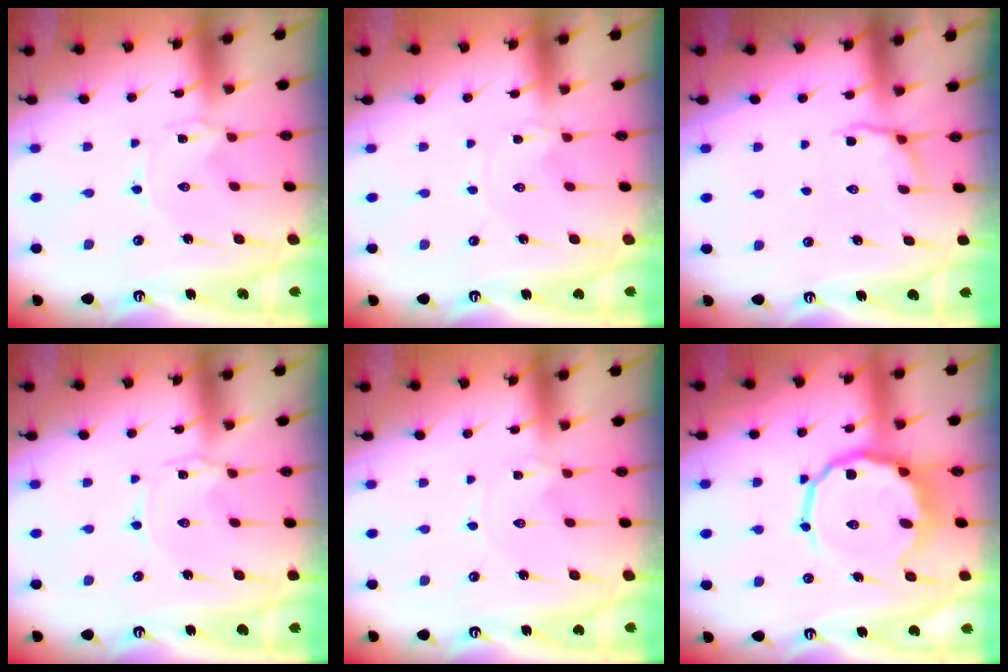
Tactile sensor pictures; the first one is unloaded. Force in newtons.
{"total": 0.0}
{"total": 4.1, "press": 3.5, "slide": 2.1}
{"total": 1.3, "press": 1.3, "slide": 0.2}
{"total": 0.0}
{"total": 12.4, "press": 12.1, "slide": 2.9}